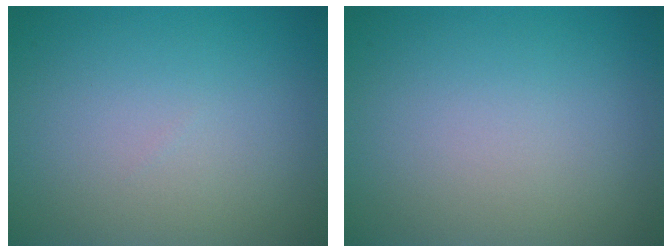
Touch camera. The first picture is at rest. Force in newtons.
{"total": 0.0}